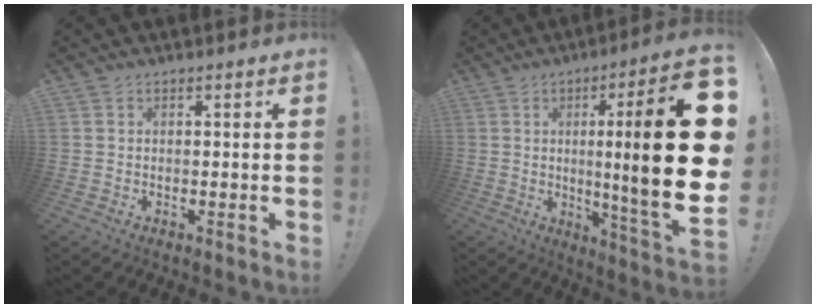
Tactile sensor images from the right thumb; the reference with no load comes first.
{"total": 26.0, "force": [2.0, 1.9, 25.8], "torque": [-0.406, -0.025, 0.025]}